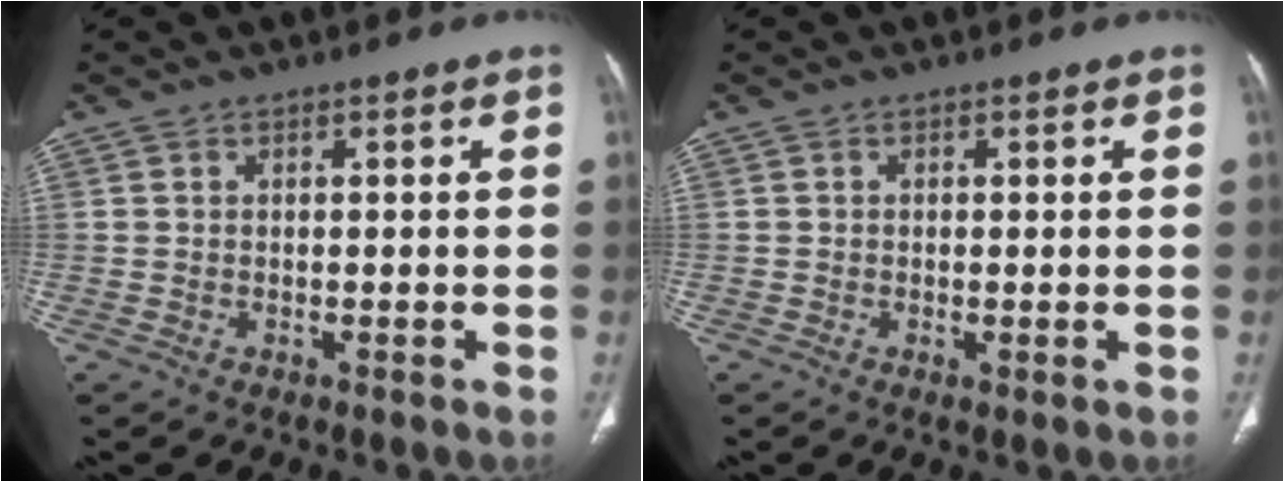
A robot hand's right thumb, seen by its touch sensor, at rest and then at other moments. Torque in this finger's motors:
{"motor_torque": [-0.21, -0.01, -0.38, -0.17, -0.08]}